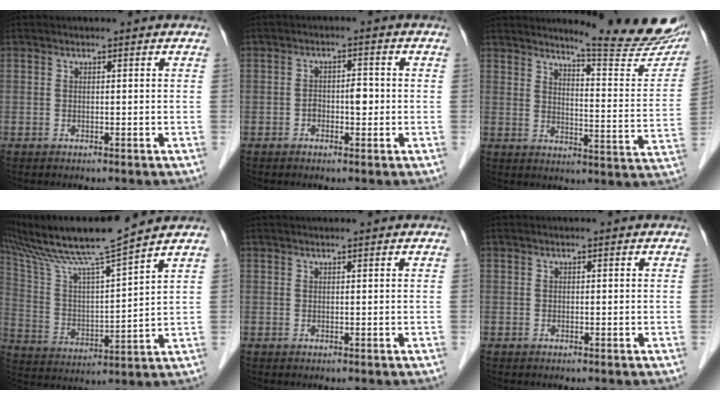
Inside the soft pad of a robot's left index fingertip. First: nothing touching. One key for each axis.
{"total": 2.7, "fx": -0.6, "fy": 1.3, "fz": 2.3, "tx": -0.035, "ty": 0.009, "tz": -0.008}
{"total": 17.0, "fx": 15.4, "fy": 0.5, "fz": 7.2, "tx": -0.093, "ty": -0.089, "tz": 0.182}
{"total": 14.4, "fx": 12.4, "fy": -1.6, "fz": 7.2, "tx": -0.144, "ty": 0.009, "tz": 0.227}
{"total": 1.4, "fx": 1.3, "fy": -0.1, "fz": 0.7, "tx": -0.007, "ty": 0.017, "tz": 0.025}
{"total": 0.0}